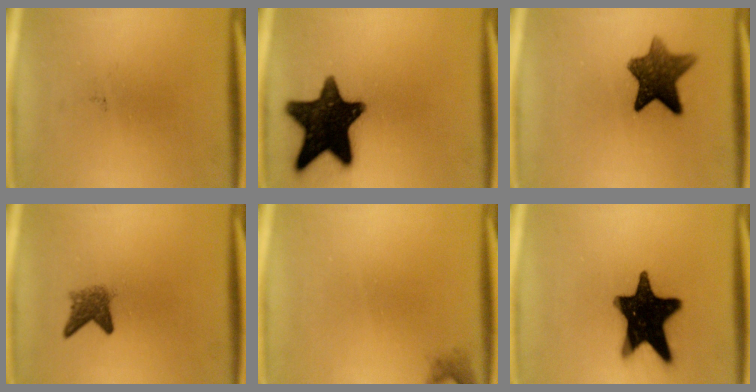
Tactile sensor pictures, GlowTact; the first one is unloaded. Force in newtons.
{"total": 16.9}
{"total": 9.3}
{"total": 3.1}
{"total": 1.1}
{"total": 18.6}